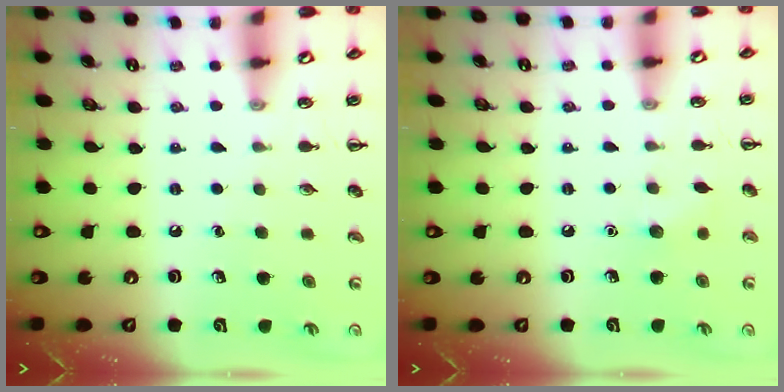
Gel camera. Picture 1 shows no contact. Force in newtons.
{"total": 4.6, "press": 4.4, "slide": 1.3}